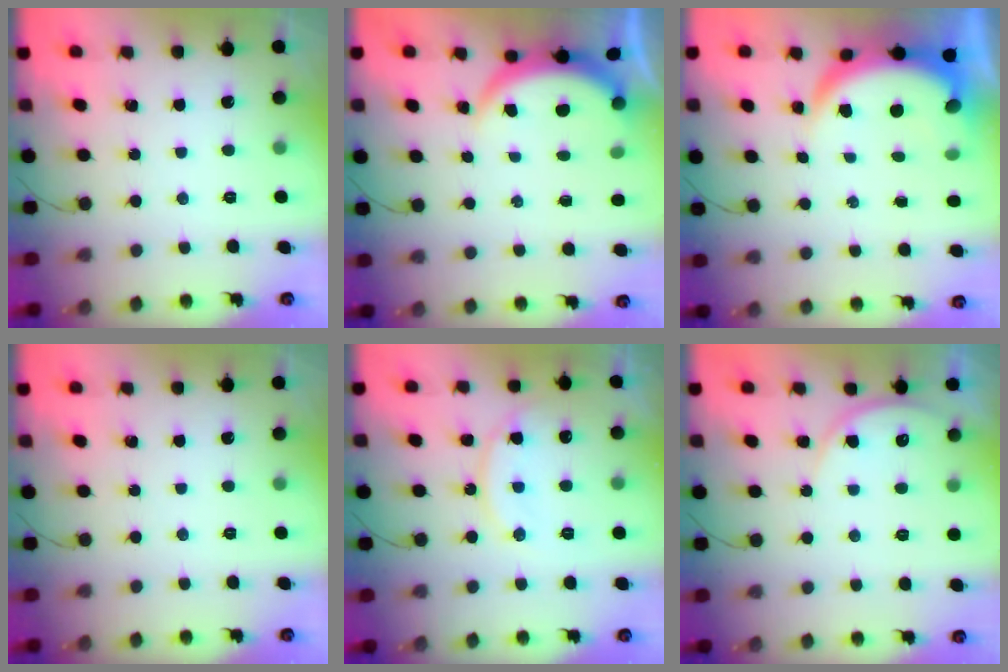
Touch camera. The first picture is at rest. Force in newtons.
{"total": 3.8, "press": 3.8, "slide": 0.2}
{"total": 6.9, "press": 6.9, "slide": 0.7}
{"total": 0.0}
{"total": 13.5, "press": 13.5, "slide": 1.2}
{"total": 6.6, "press": 6.6, "slide": 0.6}